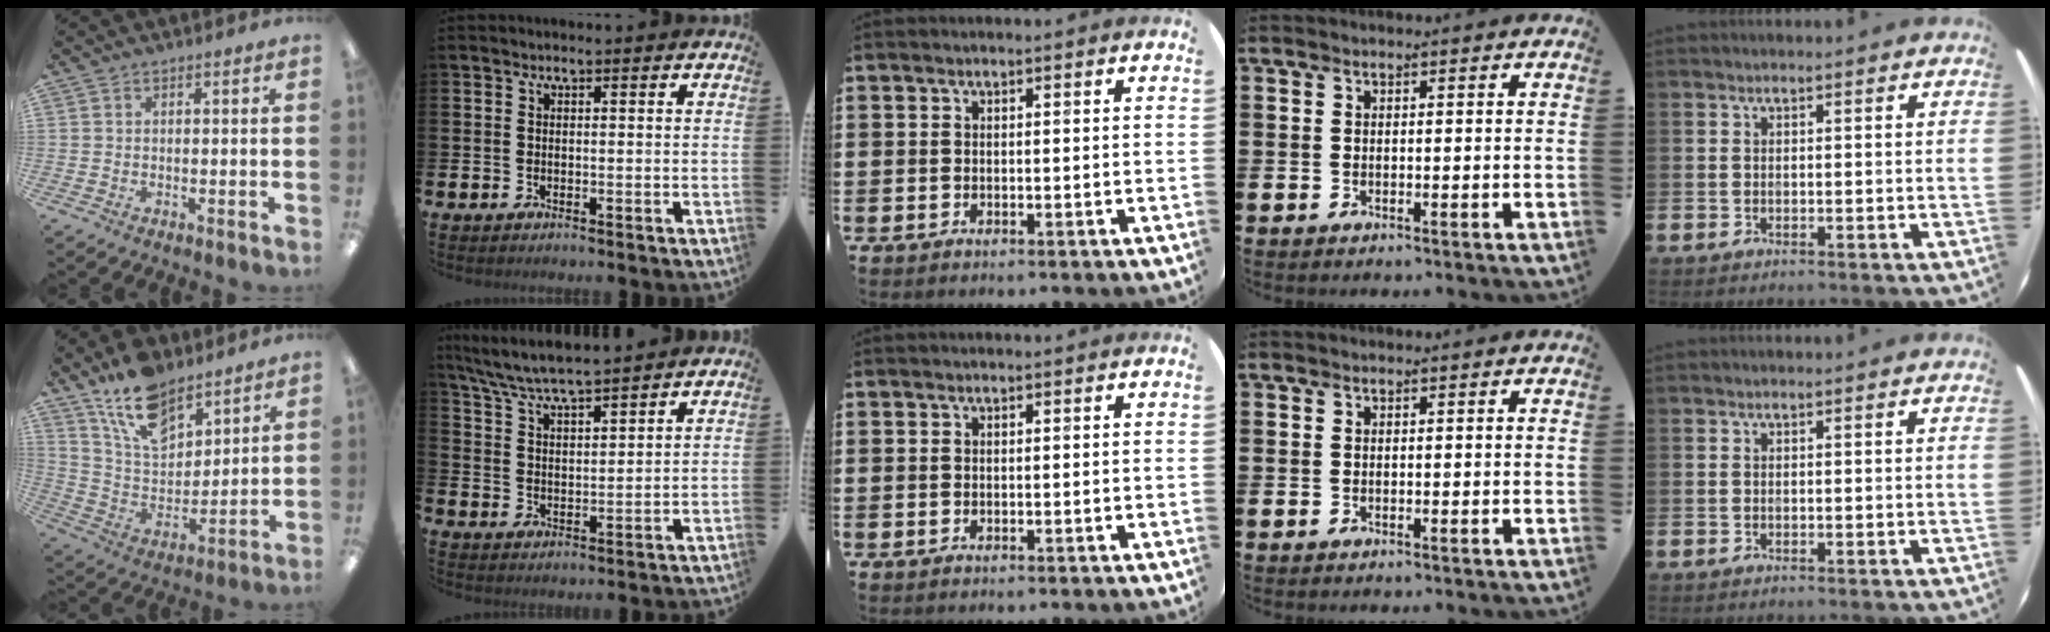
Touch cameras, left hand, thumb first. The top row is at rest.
{"thumb": {"total": 15.0, "force": [10.9, 7.4, 7.3], "torque": [-0.143, -0.054, 0.203]}, "index": {"total": 6.4, "force": [6.3, 0.2, 1.5], "torque": [-0.055, -0.036, 0.111]}}